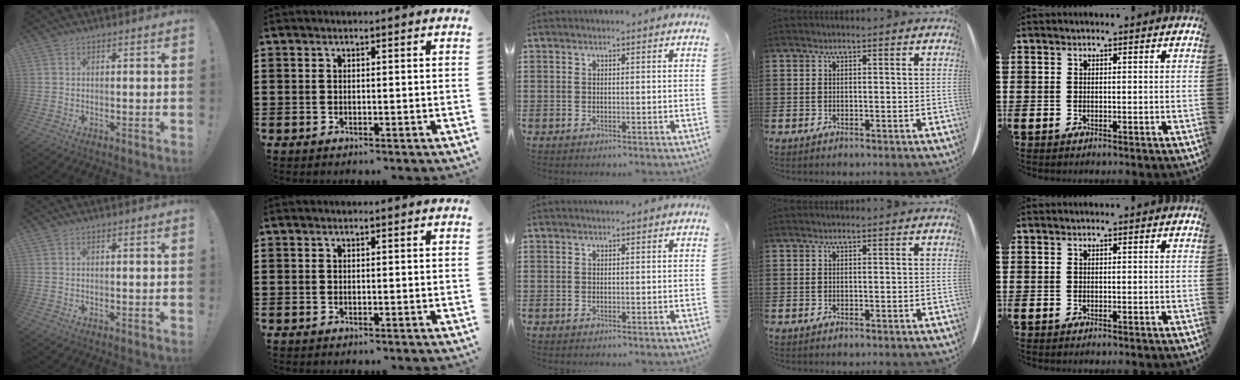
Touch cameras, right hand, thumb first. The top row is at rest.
{}